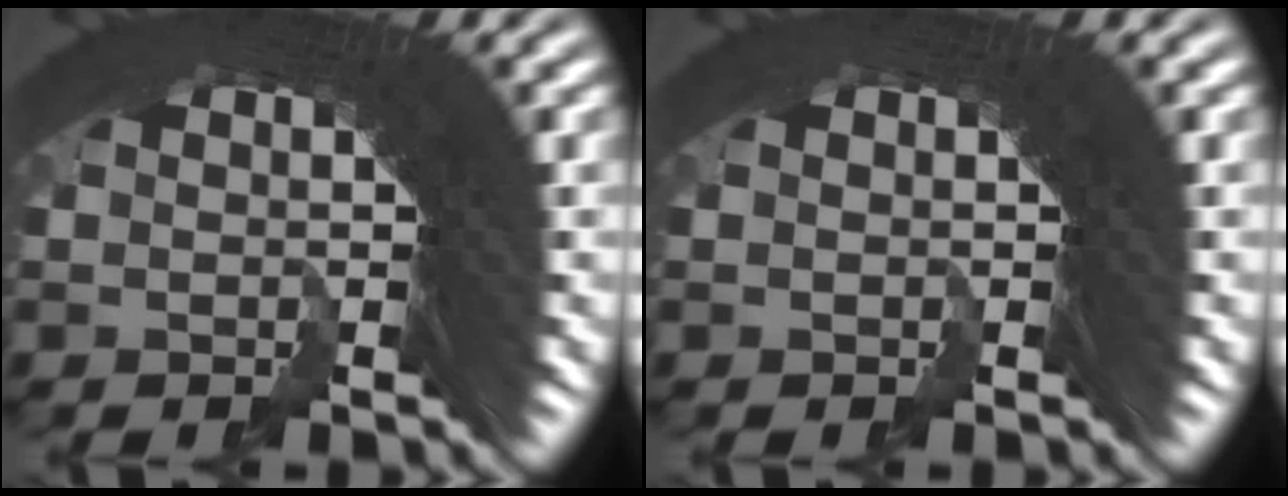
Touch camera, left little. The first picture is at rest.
{"total": 0.0}